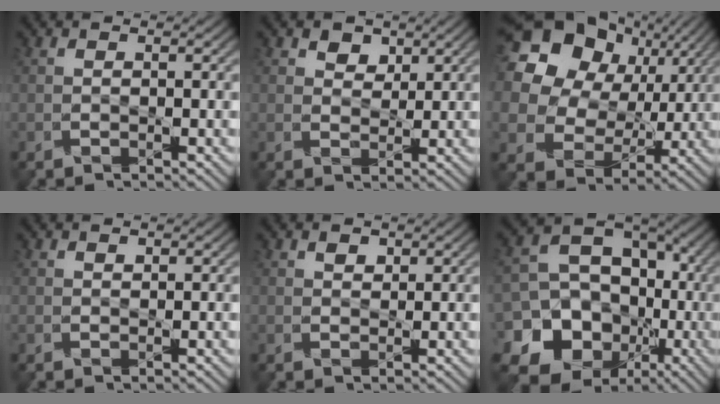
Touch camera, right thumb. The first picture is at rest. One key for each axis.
{"total": 2.6, "fx": 2.0, "fy": 1.5, "fz": 0.8, "tx": -0.020, "ty": 0.000, "tz": 0.031}
{"total": 22.0, "fx": 9.5, "fy": 17.2, "fz": 9.9, "tx": -0.285, "ty": 0.053, "tz": 0.188}
{"total": 0.6, "fx": 0.6, "fy": 0.1, "fz": 0.0, "tx": -0.003, "ty": 0.003, "tz": 0.012}
{"total": 1.2, "fx": 1.1, "fy": 0.4, "fz": 0.2, "tx": -0.007, "ty": 0.003, "tz": 0.020}
{"total": 19.2, "fx": -4.7, "fy": 16.7, "fz": 8.3, "tx": -0.201, "ty": -0.018, "tz": -0.076}